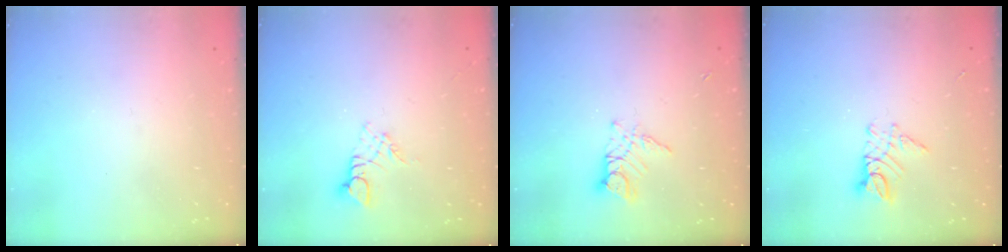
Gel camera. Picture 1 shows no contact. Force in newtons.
{"total": 3.1, "press": 3.0, "slide": 0.3}
{"total": 8.3, "press": 8.3, "slide": 0.7}
{"total": 7.2, "press": 7.2, "slide": 0.6}